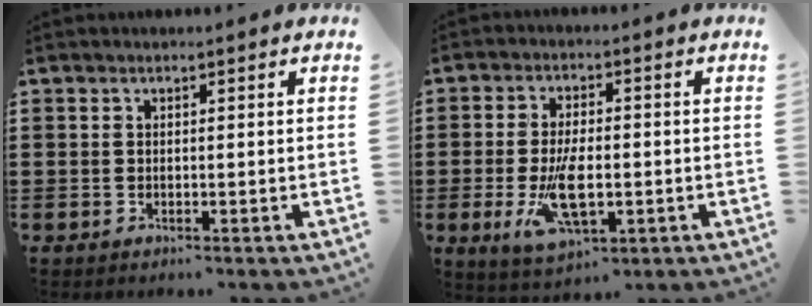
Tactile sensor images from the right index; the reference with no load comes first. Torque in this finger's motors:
{"motor_torque": [2.14, 0.00, 1.05, 0.21]}